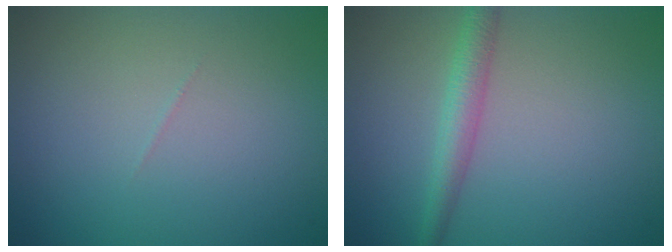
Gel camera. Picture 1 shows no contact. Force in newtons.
{"total": 2.4, "press": 2.4, "slide": 0.1}